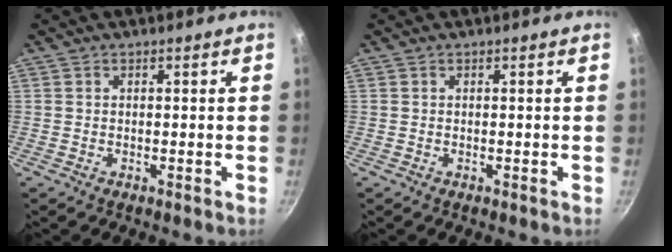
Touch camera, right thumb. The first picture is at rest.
{"total": 0.0}